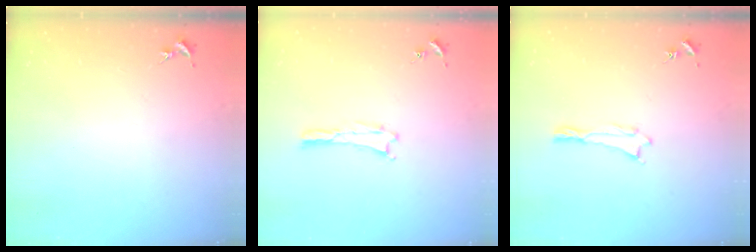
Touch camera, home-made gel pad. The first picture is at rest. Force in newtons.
{"total": 0.0}
{"total": 0.0}